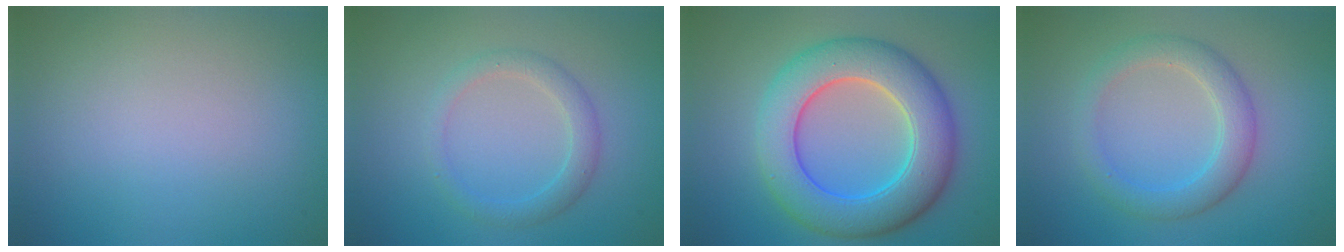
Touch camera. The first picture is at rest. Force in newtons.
{"total": 2.2, "press": 2.2, "slide": 0.1}
{"total": 8.8, "press": 8.8, "slide": 0.2}
{"total": 3.5, "press": 3.5, "slide": 0.2}